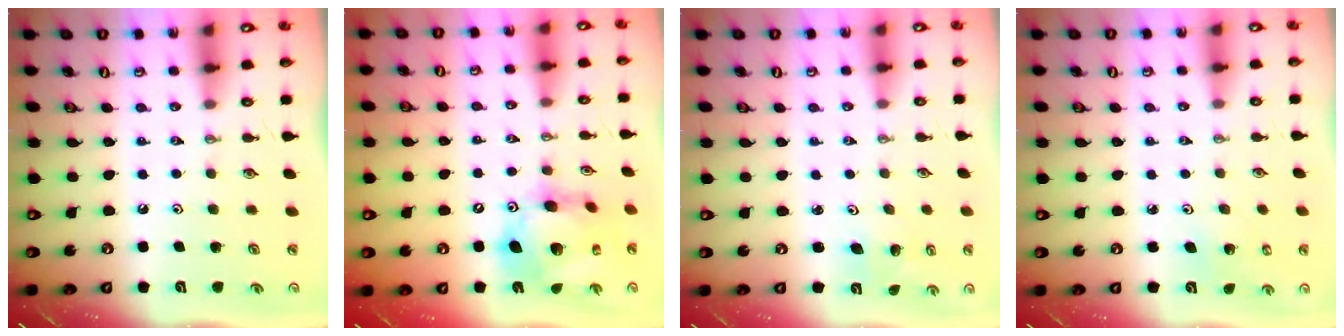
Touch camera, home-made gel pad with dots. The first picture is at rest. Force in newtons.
{"total": 17.1, "press": 17.0, "slide": 1.8}
{"total": 2.5, "press": 2.5, "slide": 0.1}
{"total": 3.2, "press": 3.2, "slide": 0.2}